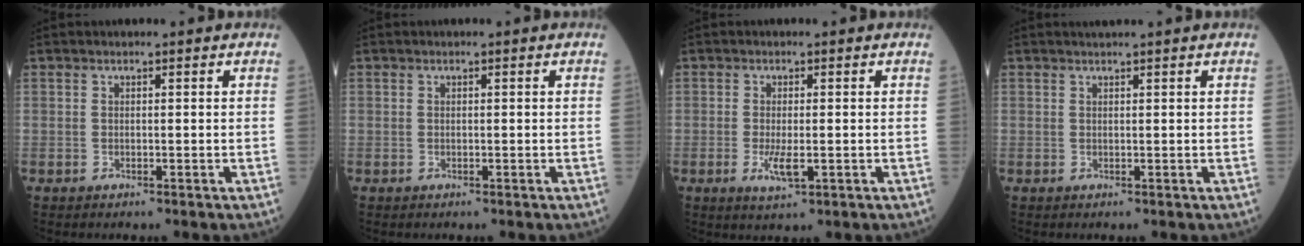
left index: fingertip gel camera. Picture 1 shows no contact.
{"total": 0.0}
{"total": 3.3, "force": [-0.9, 0.9, 3.1], "torque": [-0.068, -0.007, -0.012]}
{"total": 1.6, "force": [1.4, -0.4, 0.6], "torque": [-0.005, 0.011, 0.030]}